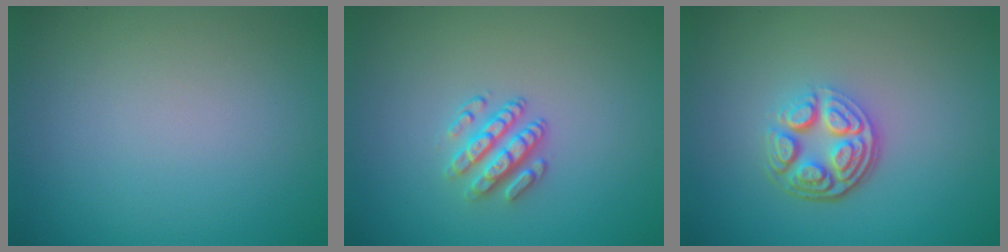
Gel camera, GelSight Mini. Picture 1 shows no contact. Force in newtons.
{"total": 2.9, "press": 2.5, "slide": 1.4}
{"total": 4.6, "press": 3.3, "slide": 3.2}